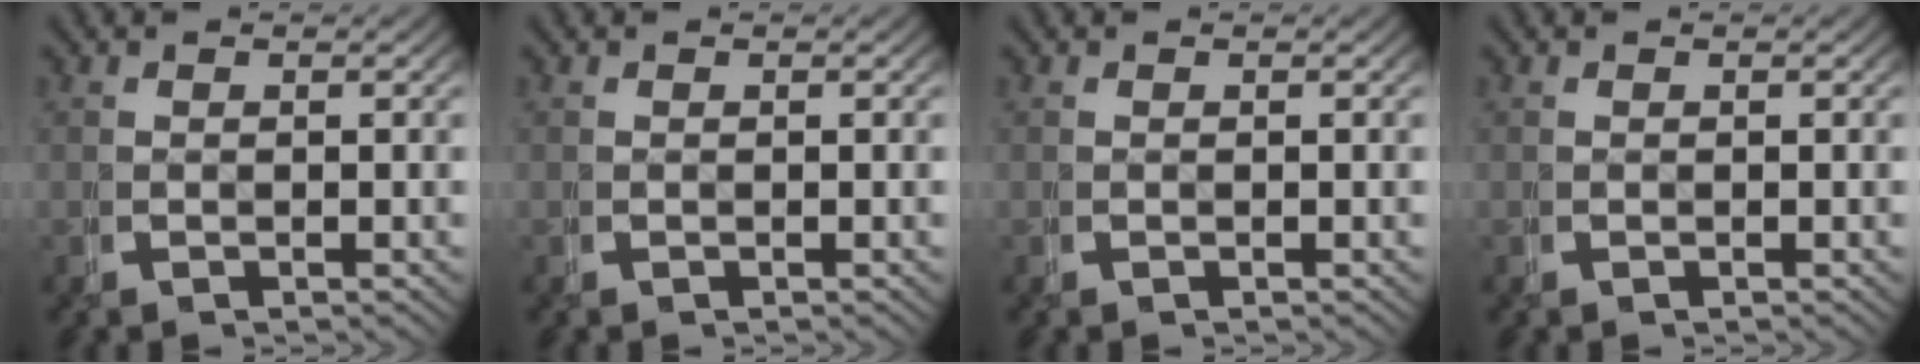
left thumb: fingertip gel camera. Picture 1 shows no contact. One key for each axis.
{"total": 0.0}
{"total": 0.0}
{"total": 0.0}